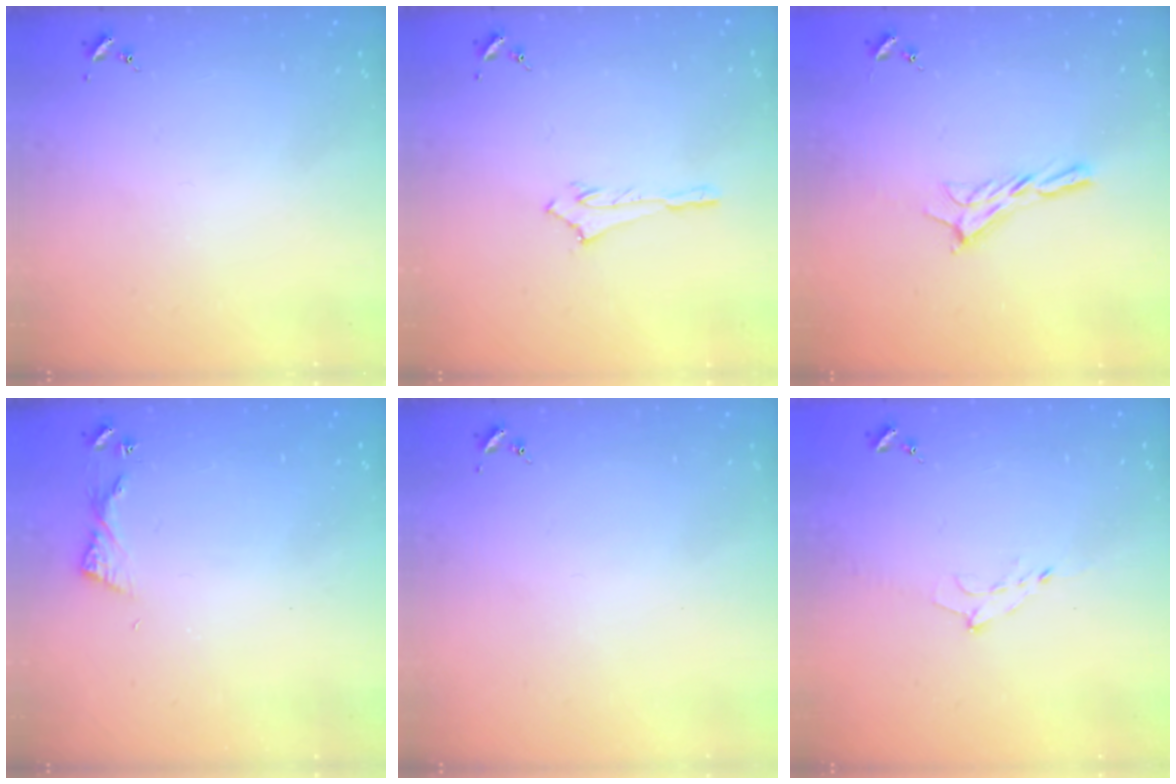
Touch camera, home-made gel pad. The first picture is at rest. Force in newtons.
{"total": 3.0, "press": 3.0, "slide": 0.2}
{"total": 8.3, "press": 8.2, "slide": 0.5}
{"total": 4.8, "press": 4.7, "slide": 0.5}
{"total": 0.0}
{"total": 8.1, "press": 8.1, "slide": 1.0}